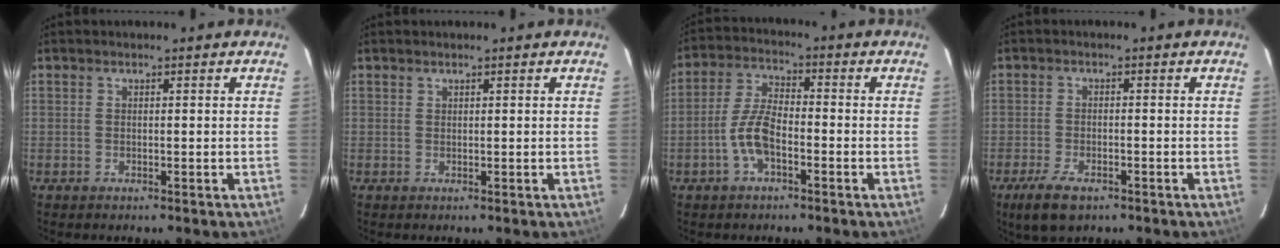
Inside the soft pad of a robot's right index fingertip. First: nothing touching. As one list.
[{"total": 0.0}, {"total": 7.1, "force": [-2.9, 2.9, 5.8], "torque": [-0.127, 0.011, -0.056]}, {"total": 6.2, "force": [-4.0, 2.6, 4.0], "torque": [-0.100, -0.017, -0.070]}]